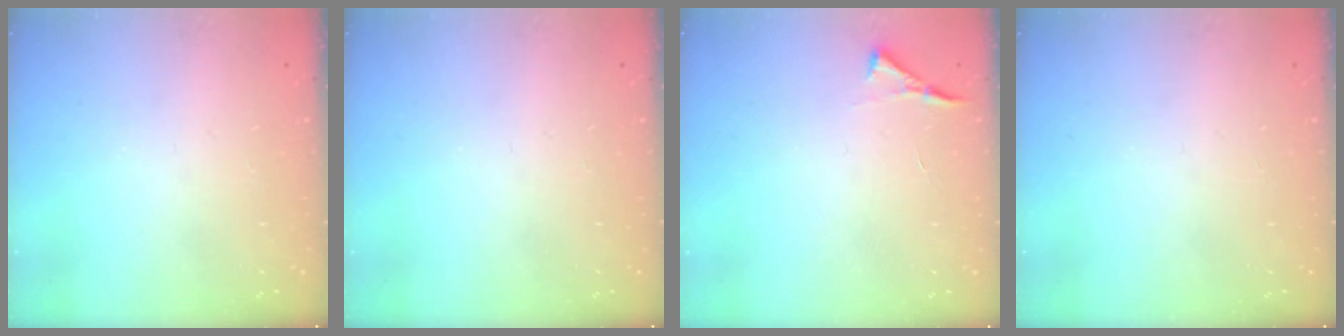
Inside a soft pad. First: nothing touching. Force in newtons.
{"total": 0.0}
{"total": 3.5, "press": 3.5, "slide": 0.5}
{"total": 0.0}